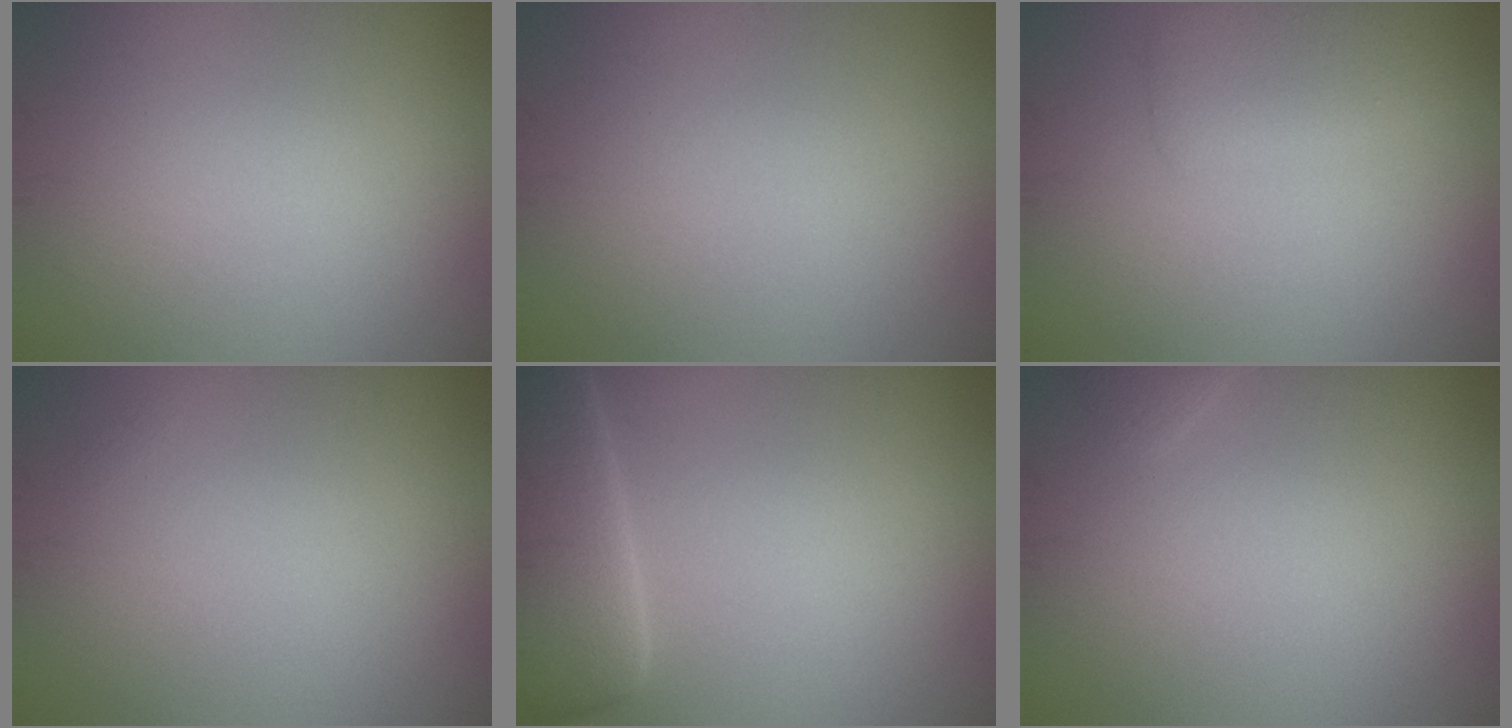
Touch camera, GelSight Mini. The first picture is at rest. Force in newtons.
{"total": 0.0}
{"total": 3.0, "press": 3.0, "slide": 0.2}
{"total": 0.0}
{"total": 7.6, "press": 7.5, "slide": 1.2}
{"total": 0.6, "press": 0.6, "slide": 0.1}